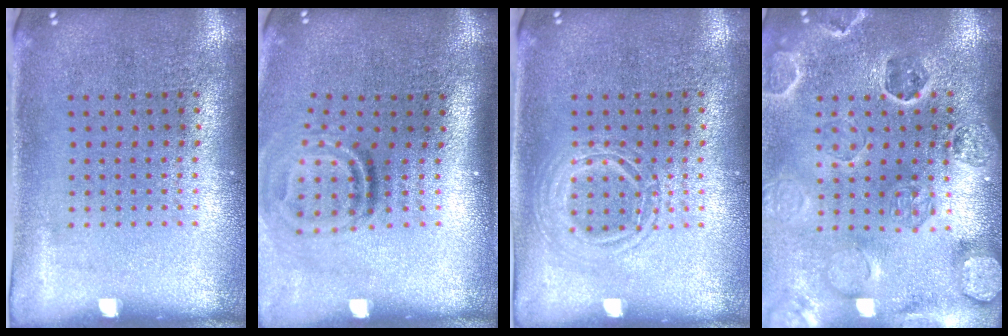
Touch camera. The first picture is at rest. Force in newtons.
{"total": 1.9, "press": 1.1, "slide": 1.6}
{"total": 2.0, "press": 2.0, "slide": 0.3}
{"total": 2.7, "press": 2.7, "slide": 0.3}